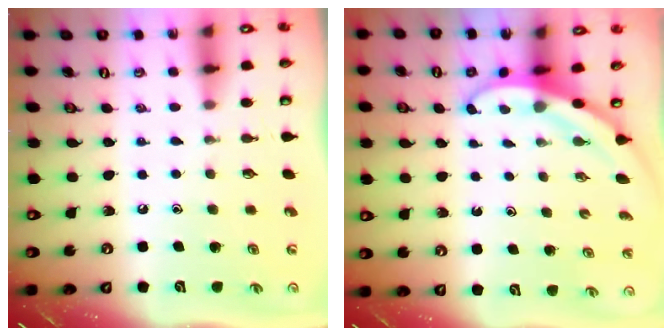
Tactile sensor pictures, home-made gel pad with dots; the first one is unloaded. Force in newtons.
{"total": 3.3, "press": 3.3, "slide": 0.2}